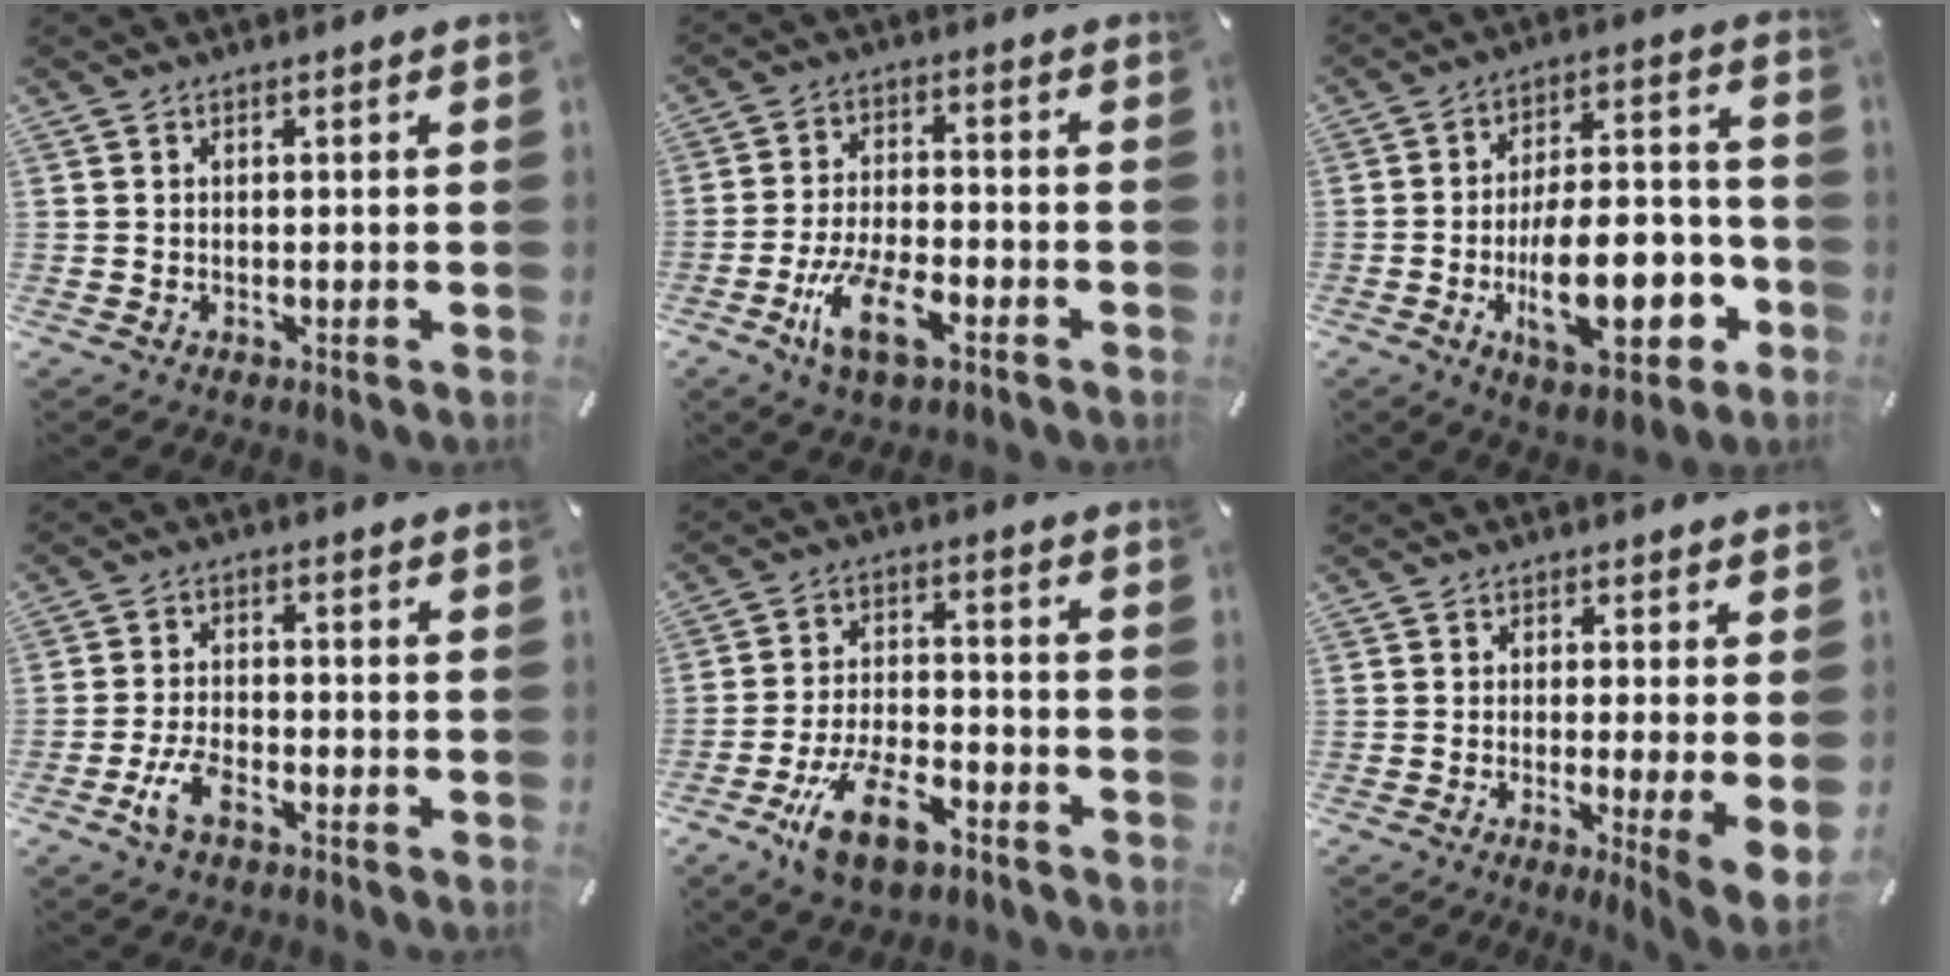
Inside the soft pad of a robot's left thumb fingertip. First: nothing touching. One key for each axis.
{"total": 10.8, "fx": -5.4, "fy": 4.7, "fz": 8.0, "tx": -0.173, "ty": 0.011, "tz": -0.101}
{"total": 20.8, "fx": -6.2, "fy": 10.2, "fz": 17.0, "tx": -0.261, "ty": 0.015, "tz": -0.094}
{"total": 6.3, "fx": -3.3, "fy": 3.2, "fz": 4.4, "tx": -0.100, "ty": 0.009, "tz": -0.066}
{"total": 13.6, "fx": -7.6, "fy": 6.4, "fz": 9.2, "tx": -0.177, "ty": 0.038, "tz": -0.132}
{"total": 6.1, "fx": -0.6, "fy": 0.3, "fz": 6.1, "tx": -0.082, "ty": -0.023, "tz": -0.004}